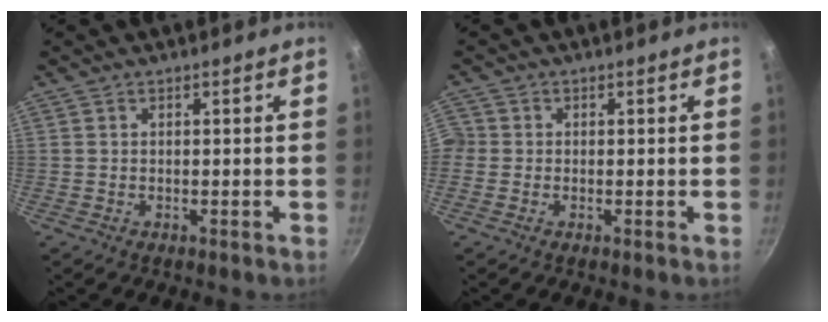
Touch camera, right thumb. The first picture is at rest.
{"total": 2.2, "force": [-0.6, 2.1, 0.5], "torque": [-0.005, 0.004, -0.018]}